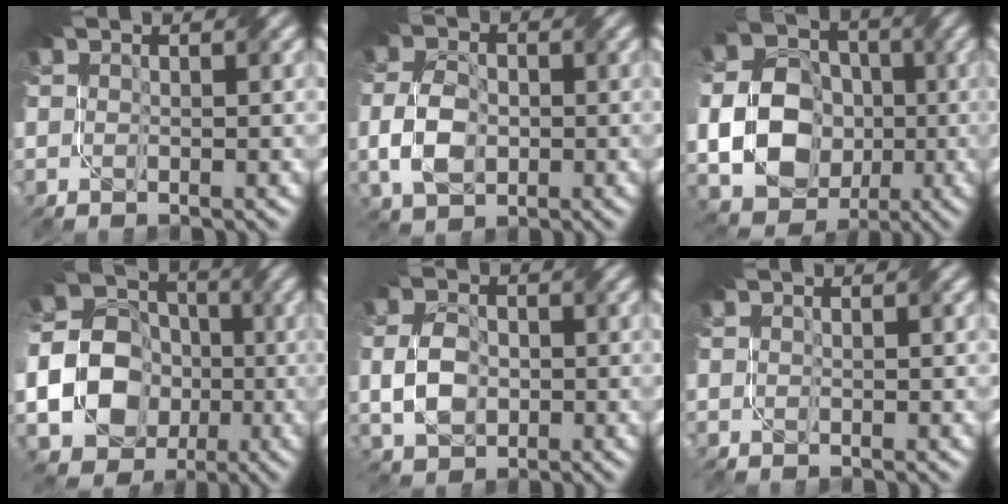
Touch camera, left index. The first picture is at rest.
{"total": 4.3, "force": [-1.4, 2.8, 3.1], "torque": [-0.070, -0.004, -0.033]}
{"total": 12.2, "force": [-2.3, 10.0, 6.6], "torque": [-0.123, -0.028, -0.054]}
{"total": 17.4, "force": [-4.9, 15.3, 6.7], "torque": [-0.154, -0.023, -0.114]}
{"total": 3.8, "force": [-1.1, 2.5, 2.6], "torque": [-0.058, -0.002, -0.026]}
{"total": 0.0}